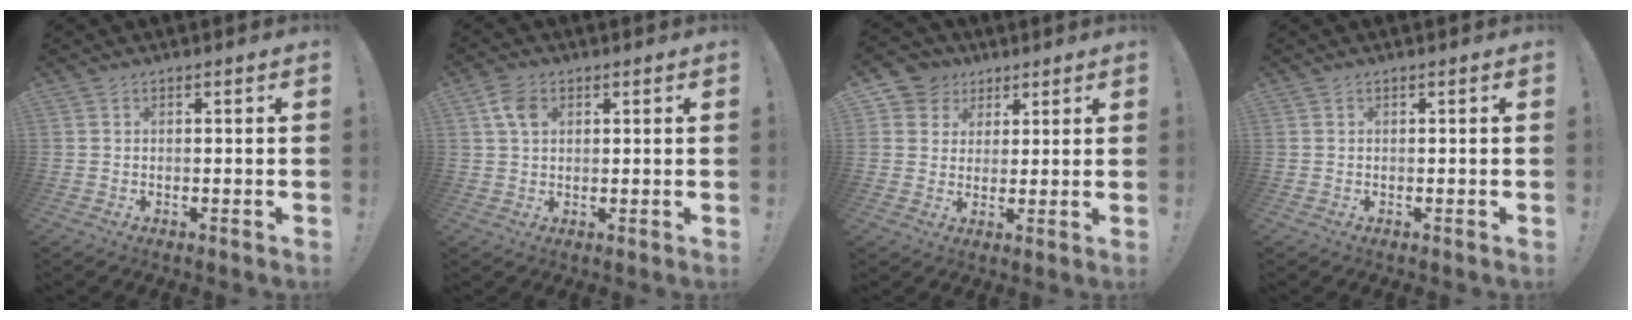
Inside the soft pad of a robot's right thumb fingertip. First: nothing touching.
{"total": 5.8, "force": [2.0, 3.9, 3.7], "torque": [-0.061, 0.004, 0.039]}
{"total": 7.0, "force": [2.5, 6.4, 0.9], "torque": [-0.021, -0.008, 0.055]}
{"total": 0.0}